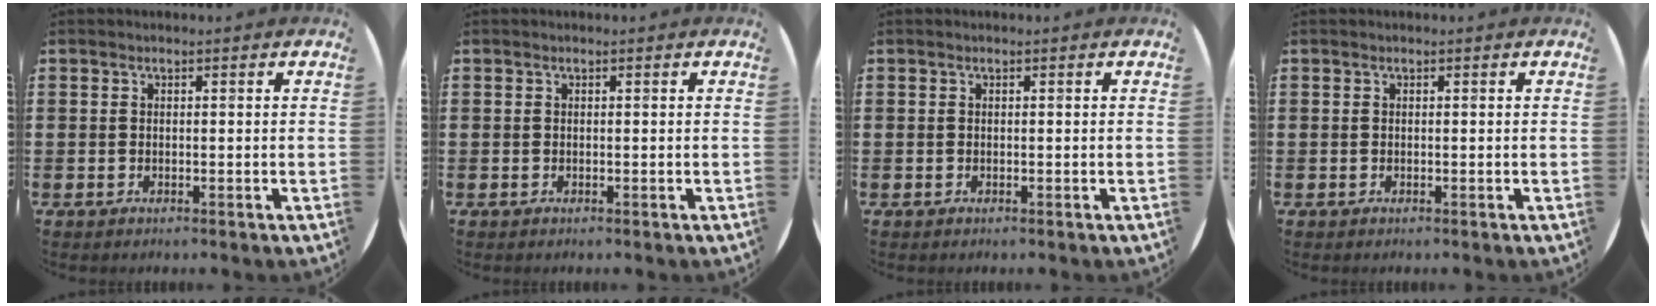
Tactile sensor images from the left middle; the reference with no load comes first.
{"total": 0.0}
{"total": 0.0}
{"total": 0.0}